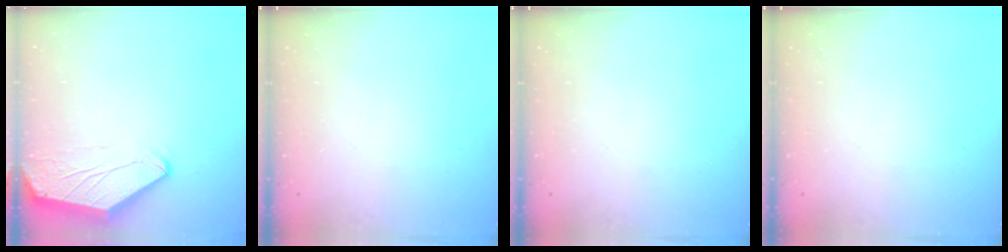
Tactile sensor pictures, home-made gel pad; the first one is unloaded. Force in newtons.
{"total": 0.0}
{"total": 0.0}
{"total": 0.0}